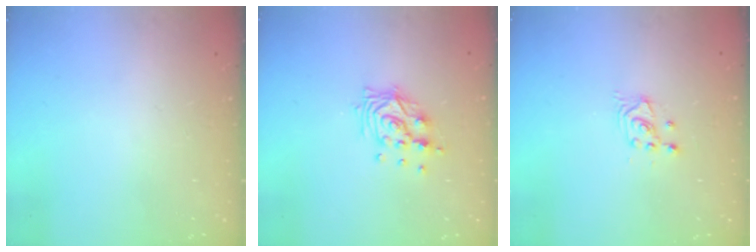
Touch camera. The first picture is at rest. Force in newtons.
{"total": 11.1, "press": 11.1, "slide": 0.9}
{"total": 2.7, "press": 2.7, "slide": 0.2}